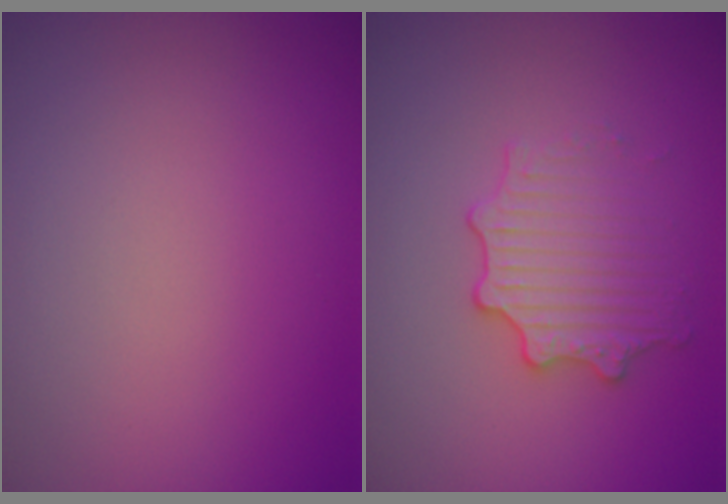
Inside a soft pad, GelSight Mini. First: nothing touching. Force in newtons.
{"total": 2.9, "press": 2.8, "slide": 0.7}